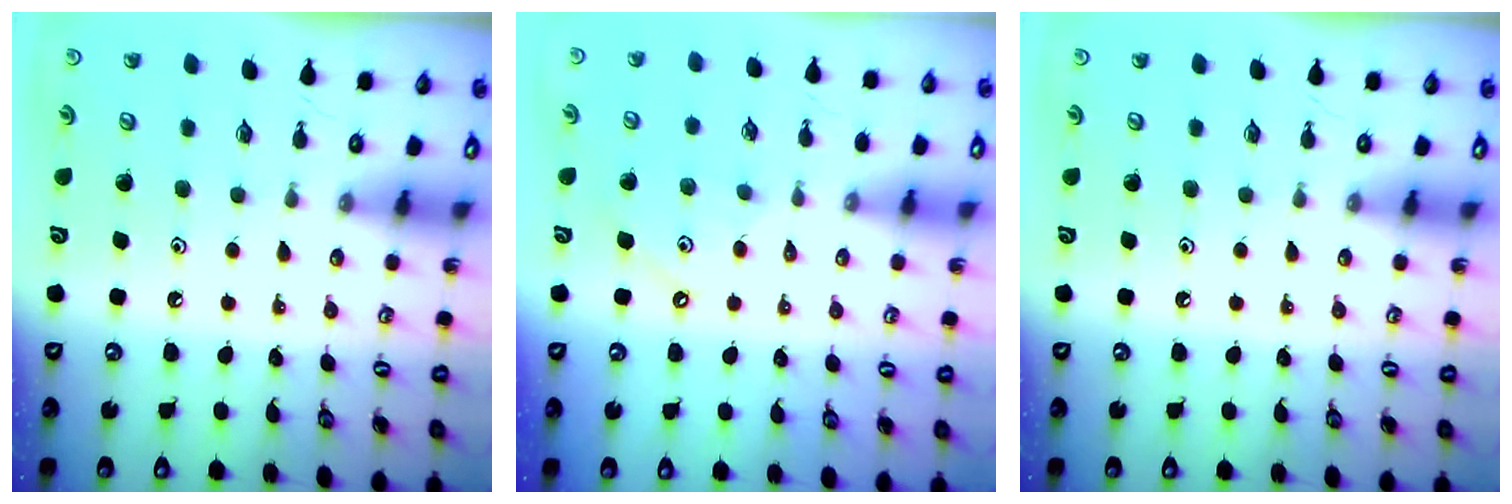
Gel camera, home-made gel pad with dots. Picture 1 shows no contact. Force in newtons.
{"total": 5.5, "press": 5.4, "slide": 0.6}
{"total": 0.0}